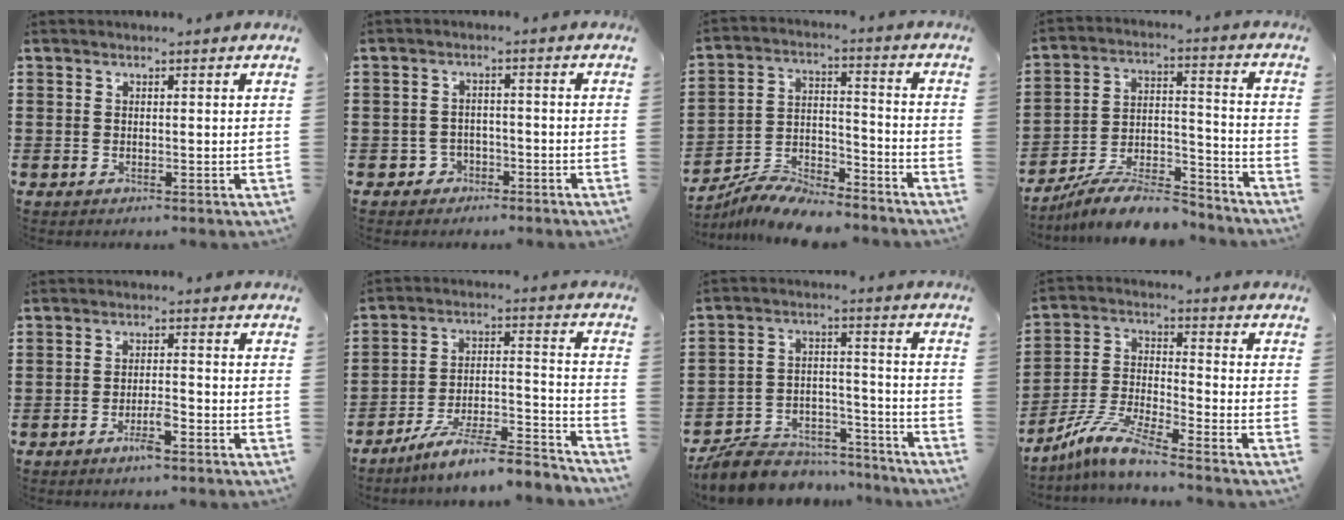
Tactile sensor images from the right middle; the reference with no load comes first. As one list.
[{"total": 2.5, "force": [-2.1, 1.4, 0.1], "torque": [-0.012, 0.003, -0.047]}, {"total": 9.0, "force": [-8.5, 1.3, 2.5], "torque": [-0.045, 0.022, -0.166]}, {"total": 10.8, "force": [-9.5, 2.0, 4.7], "torque": [-0.073, 0.029, -0.181]}, {"total": 3.7, "force": [-2.4, 0.7, 2.7], "torque": [-0.058, 0.001, -0.048]}, {"total": 9.4, "force": [-8.1, 0.6, 4.6], "torque": [-0.072, 0.013, -0.155]}, {"total": 7.9, "force": [-7.5, 2.3, 1.2], "torque": [-0.025, 0.023, -0.147]}, {"total": 8.2, "force": [-7.1, 0.2, 4.0], "torque": [-0.102, -0.009, -0.148]}]